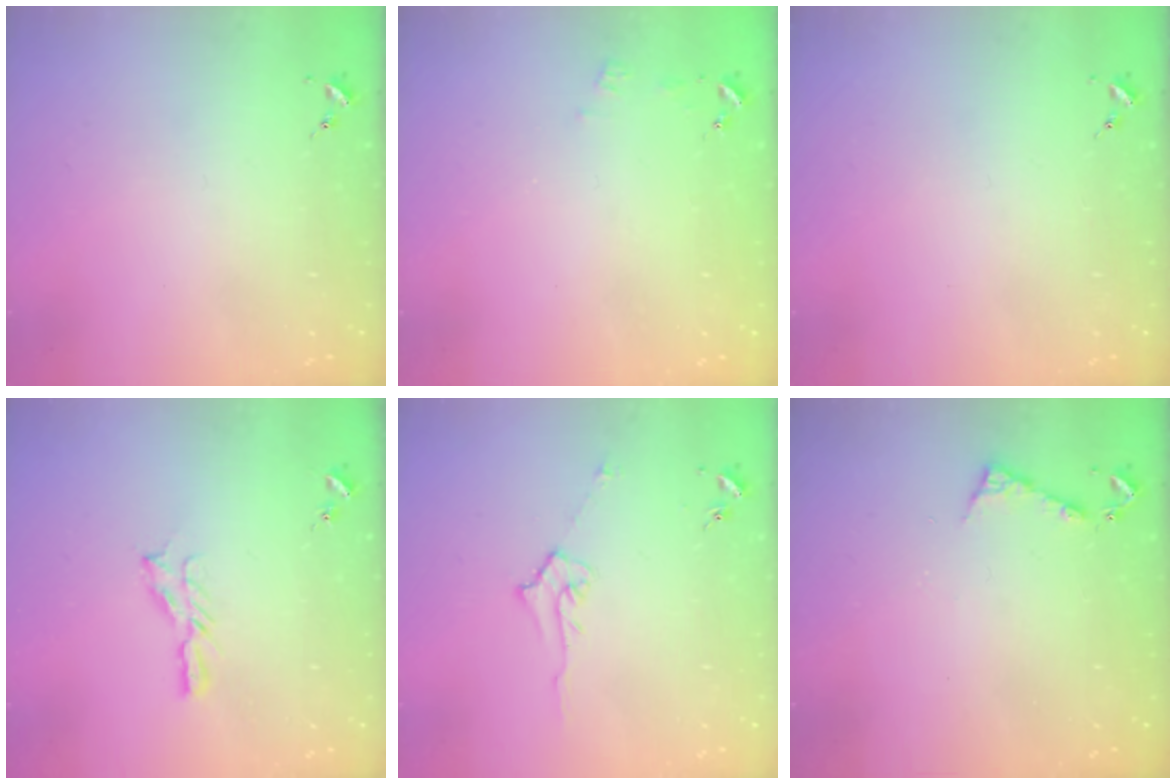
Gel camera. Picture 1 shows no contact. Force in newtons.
{"total": 4.2, "press": 4.2, "slide": 0.5}
{"total": 0.0}
{"total": 4.7, "press": 4.7, "slide": 0.5}
{"total": 5.1, "press": 5.0, "slide": 0.6}
{"total": 4.9, "press": 4.8, "slide": 0.5}